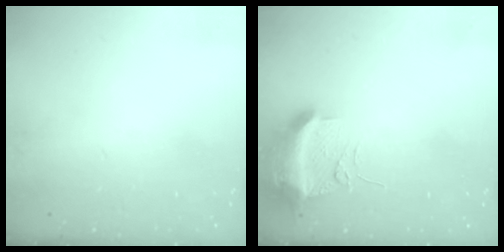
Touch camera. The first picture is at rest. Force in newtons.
{"total": 11.0, "press": 10.9, "slide": 1.3}